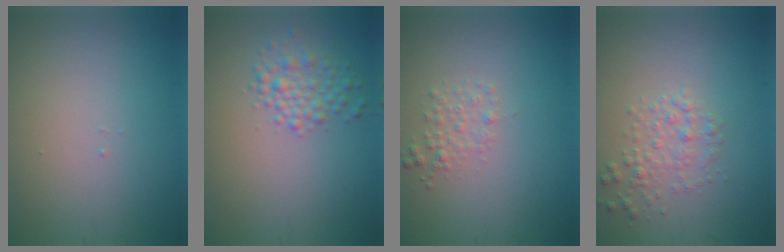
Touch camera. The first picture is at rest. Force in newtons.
{"total": 2.5, "press": 2.5, "slide": 0.0}
{"total": 1.5, "press": 1.5, "slide": 0.1}
{"total": 2.1, "press": 2.1, "slide": 0.1}